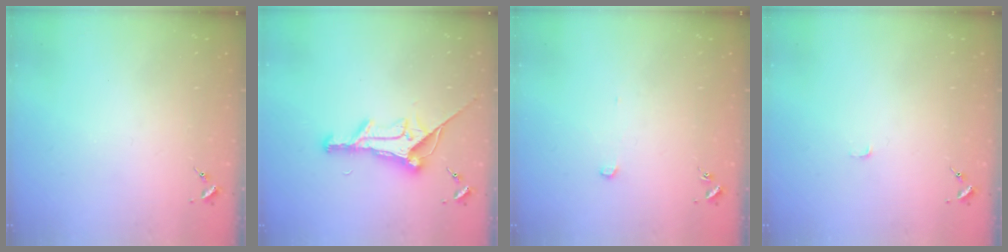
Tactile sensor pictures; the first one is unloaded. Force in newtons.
{"total": 17.0, "press": 17.0, "slide": 0.7}
{"total": 2.4, "press": 2.4, "slide": 0.0}
{"total": 2.7, "press": 2.7, "slide": 0.3}